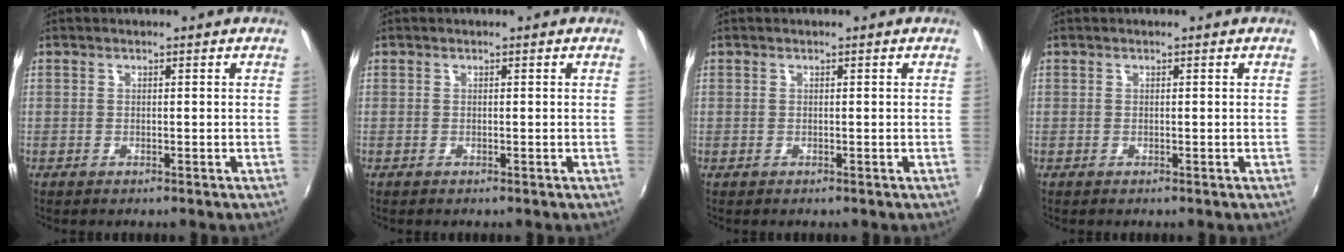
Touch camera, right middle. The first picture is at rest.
{"total": 0.0}
{"total": 0.0}
{"total": 0.0}